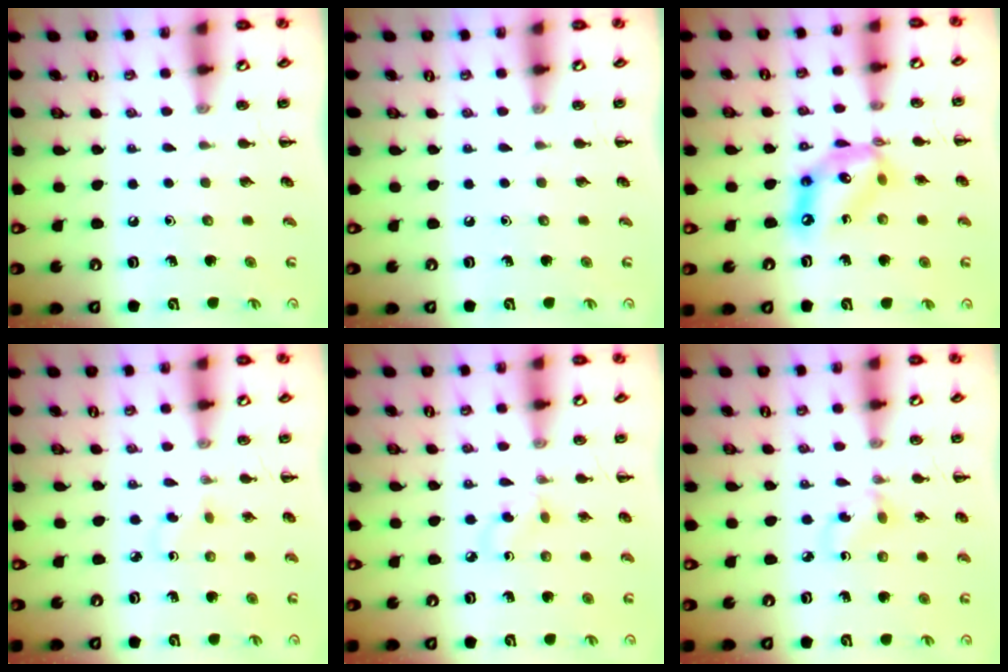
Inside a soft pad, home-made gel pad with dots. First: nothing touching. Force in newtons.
{"total": 0.0}
{"total": 13.5, "press": 13.0, "slide": 3.6}
{"total": 1.6, "press": 1.4, "slide": 0.8}
{"total": 2.7, "press": 2.5, "slide": 1.1}
{"total": 2.9, "press": 2.7, "slide": 1.2}